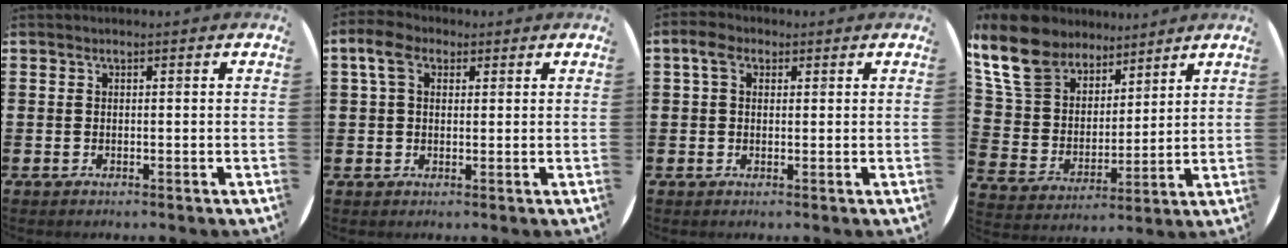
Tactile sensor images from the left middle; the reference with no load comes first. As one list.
[{"total": 4.6, "force": [2.4, 2.8, 2.7], "torque": [-0.053, 0.012, 0.040]}, {"total": 3.0, "force": [1.6, 1.9, 1.7], "torque": [-0.029, 0.007, 0.027]}, {"total": 12.0, "force": [9.9, 5.8, 3.6], "torque": [-0.125, -0.046, 0.188]}]